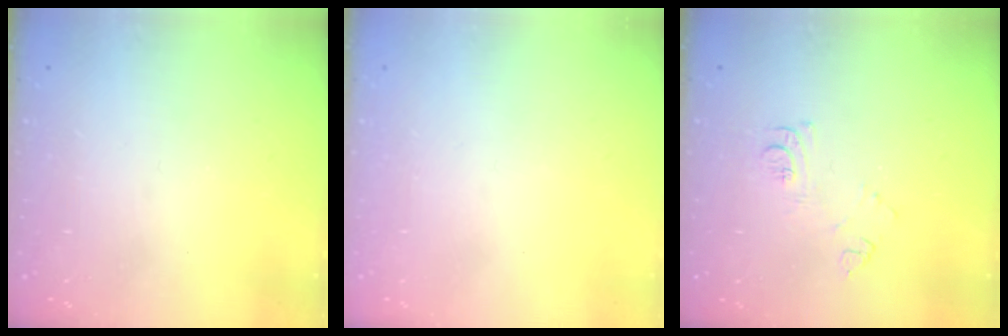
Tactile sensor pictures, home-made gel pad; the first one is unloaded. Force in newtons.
{"total": 1.7, "press": 1.7, "slide": 0.1}
{"total": 7.2, "press": 7.2, "slide": 0.7}